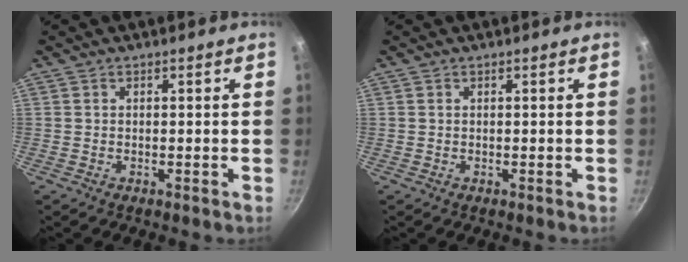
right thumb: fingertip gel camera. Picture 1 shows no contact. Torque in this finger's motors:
{"motor_torque": [-0.43, 0.29, 0.51, -0.06, 0.02]}